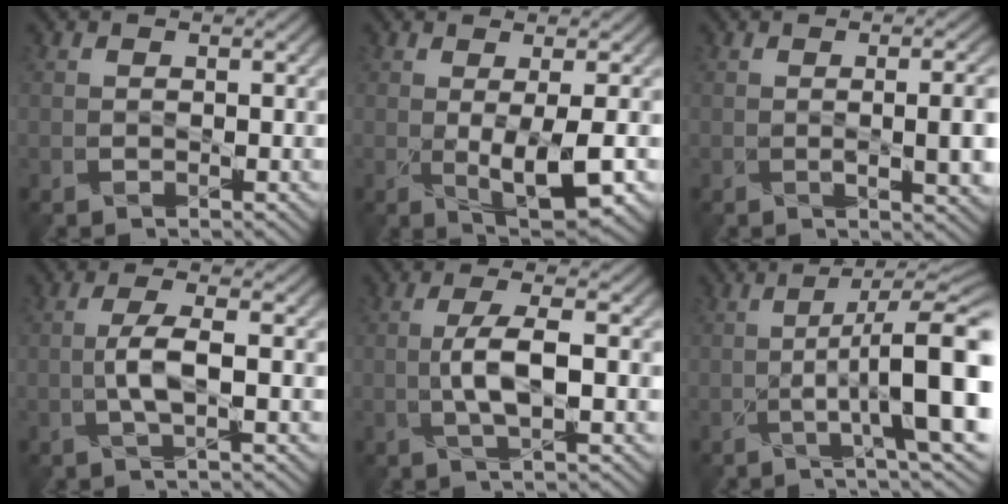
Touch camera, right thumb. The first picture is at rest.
{"total": 5.0, "force": [-1.1, 1.5, 4.6], "torque": [-0.100, -0.014, -0.007]}
{"total": 4.6, "force": [-0.8, 1.0, 4.5], "torque": [-0.061, -0.008, -0.001]}
{"total": 2.6, "force": [-0.6, -0.3, 2.5], "torque": [-0.060, 0.006, -0.011]}
{"total": 3.3, "force": [-0.5, 0.1, 3.3], "torque": [-0.076, 0.008, -0.009]}
{"total": 11.2, "force": [-2.2, 1.7, 10.9], "torque": [-0.159, 0.003, -0.030]}